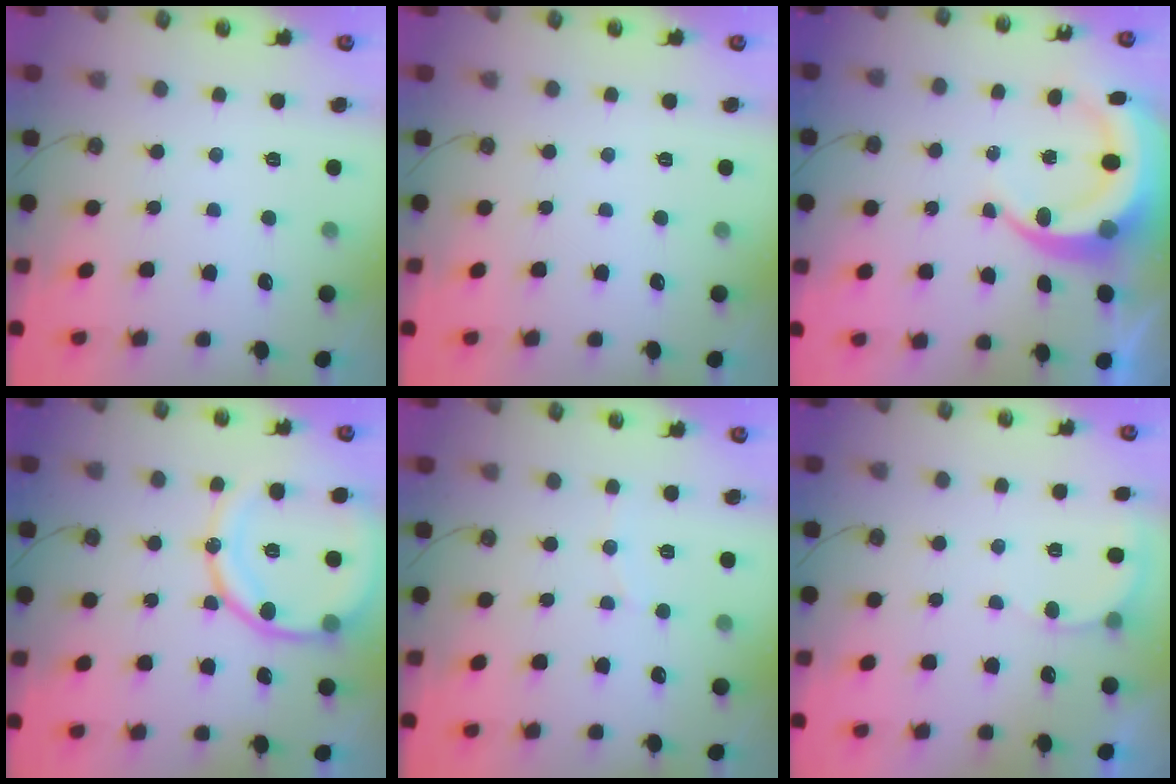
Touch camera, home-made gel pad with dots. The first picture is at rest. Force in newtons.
{"total": 0.0}
{"total": 9.2, "press": 9.1, "slide": 1.3}
{"total": 15.8, "press": 15.6, "slide": 1.9}
{"total": 4.0, "press": 4.0, "slide": 0.5}
{"total": 4.4, "press": 4.2, "slide": 1.2}